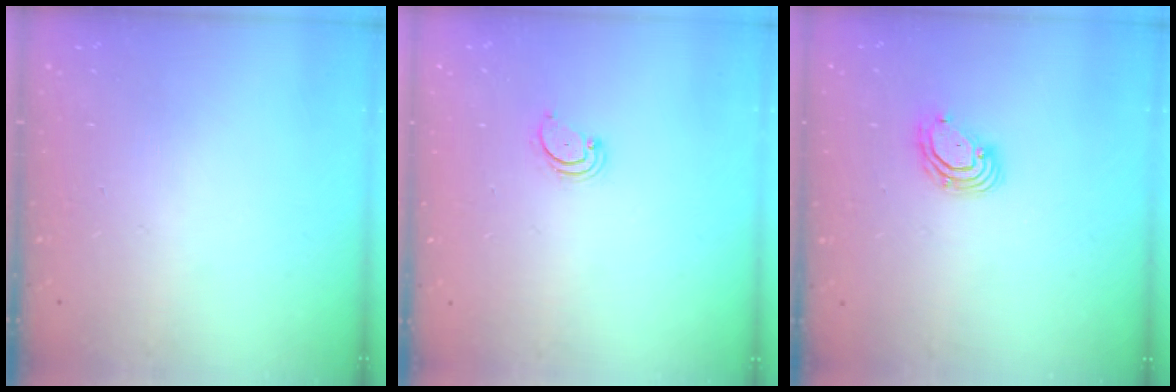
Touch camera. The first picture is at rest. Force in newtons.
{"total": 2.6, "press": 2.5, "slide": 0.3}
{"total": 6.2, "press": 6.1, "slide": 0.9}